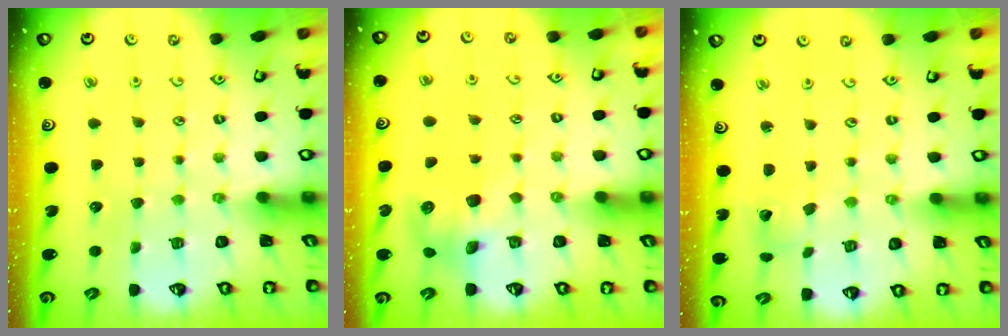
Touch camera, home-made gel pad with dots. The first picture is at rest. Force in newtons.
{"total": 7.5, "press": 7.5, "slide": 0.4}
{"total": 2.2, "press": 2.2, "slide": 0.3}